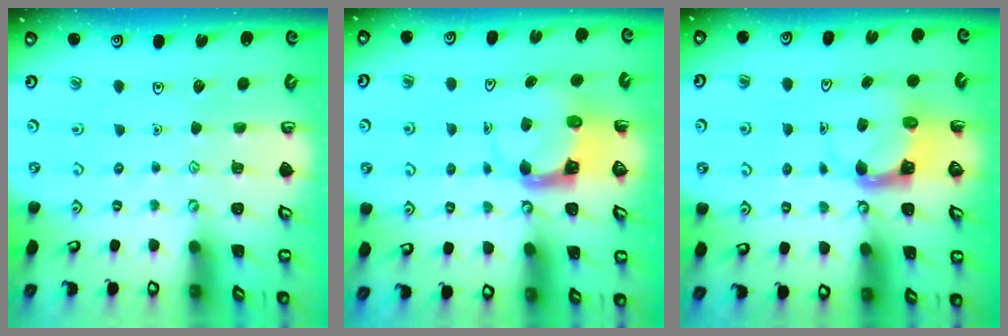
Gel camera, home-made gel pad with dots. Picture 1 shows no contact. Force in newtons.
{"total": 3.9, "press": 3.9, "slide": 0.5}
{"total": 3.9, "press": 3.9, "slide": 0.4}